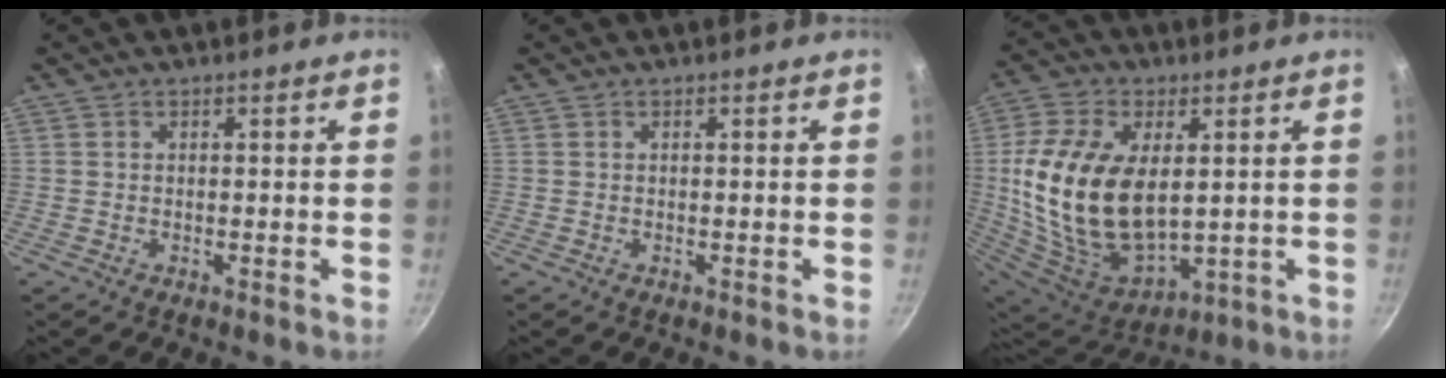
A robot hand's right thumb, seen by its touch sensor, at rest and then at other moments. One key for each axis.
{"total": 0.0}
{"total": 23.3, "fx": 2.0, "fy": 13.9, "fz": 18.6, "tx": -0.355, "ty": -0.018, "tz": 0.053}